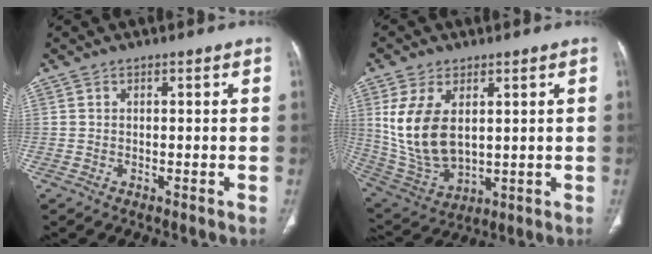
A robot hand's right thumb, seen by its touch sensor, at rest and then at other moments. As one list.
[{"total": 14.0, "force": [3.0, 8.2, 10.9], "torque": [-0.213, -0.016, 0.078]}]